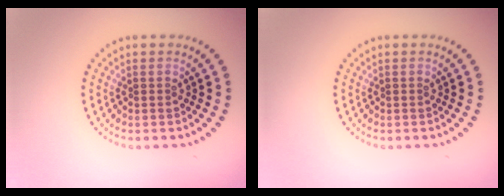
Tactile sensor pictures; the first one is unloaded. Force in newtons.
{"total": 0.0}